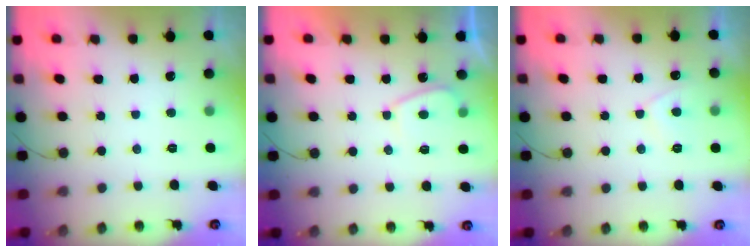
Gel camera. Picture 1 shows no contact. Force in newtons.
{"total": 3.2, "press": 3.1, "slide": 1.0}
{"total": 3.0, "press": 3.0, "slide": 0.4}